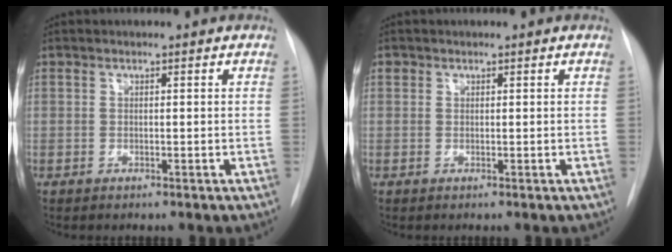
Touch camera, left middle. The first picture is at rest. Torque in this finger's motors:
{"motor_torque": [0.05, -0.04, -0.02, 0.00]}